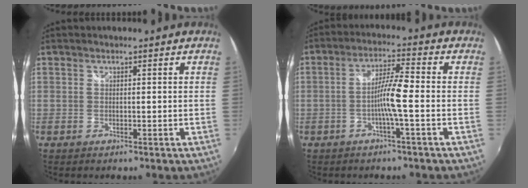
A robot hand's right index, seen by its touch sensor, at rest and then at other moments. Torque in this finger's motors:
{"motor_torque": [0.58, 1.39, 0.45, 0.09]}